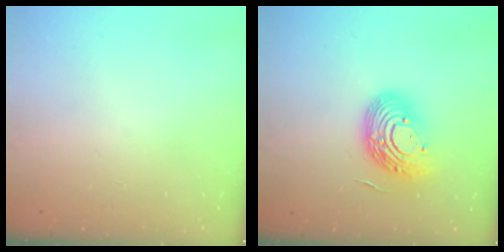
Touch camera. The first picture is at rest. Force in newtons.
{"total": 15.3, "press": 15.3, "slide": 0.9}